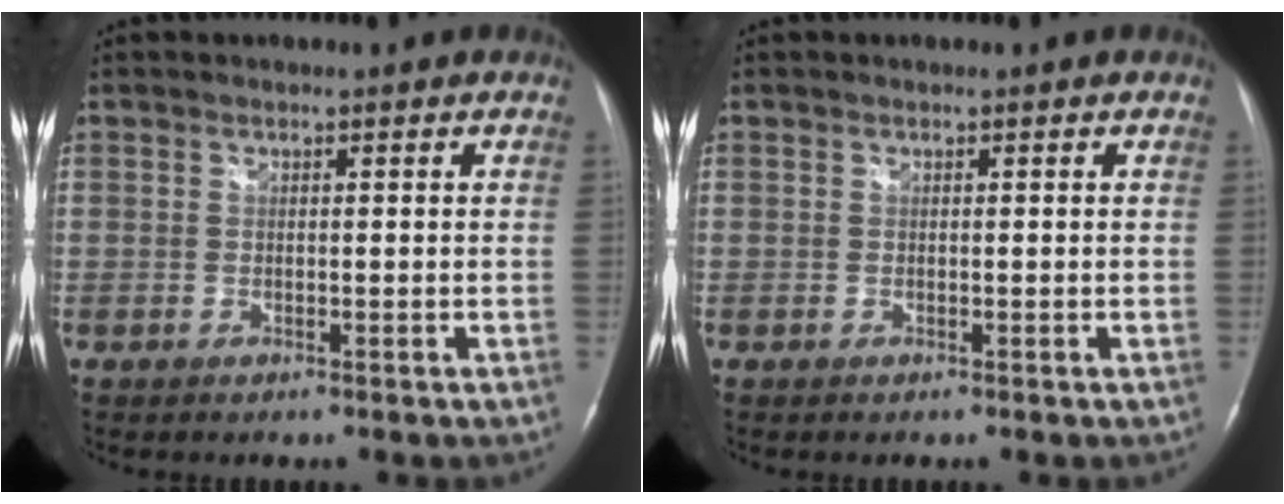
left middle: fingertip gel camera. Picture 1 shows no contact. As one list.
[{"total": 0.0}]